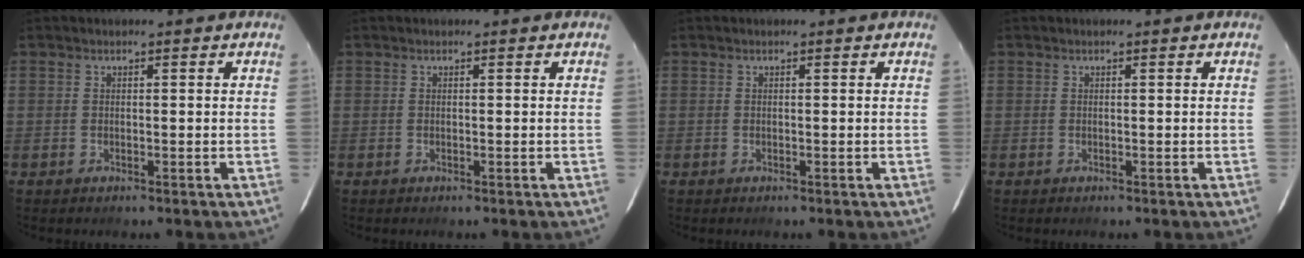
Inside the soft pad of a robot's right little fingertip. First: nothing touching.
{"total": 0.0}
{"total": 0.0}
{"total": 0.0}